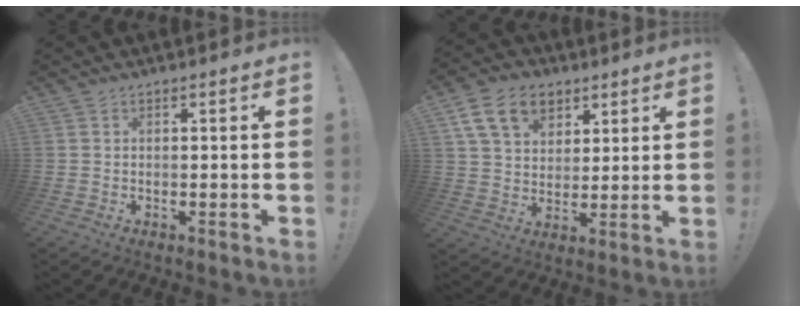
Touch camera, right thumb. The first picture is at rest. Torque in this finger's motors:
{"motor_torque": [-0.03, 0.28, 0.32, -0.13, 0.32]}